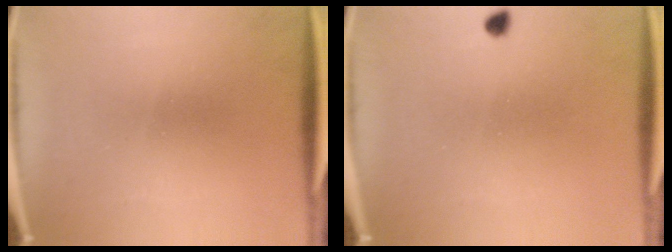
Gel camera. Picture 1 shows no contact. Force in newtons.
{"total": 1.2}